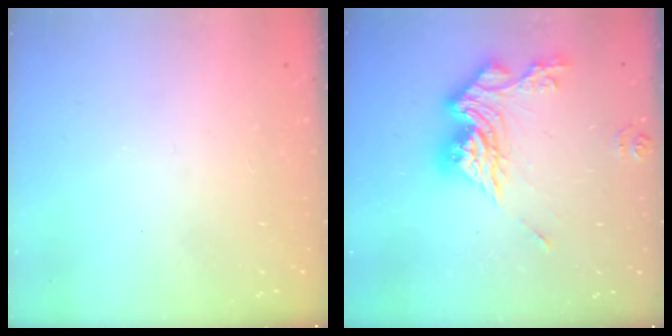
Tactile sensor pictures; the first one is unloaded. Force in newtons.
{"total": 16.4, "press": 16.3, "slide": 1.9}